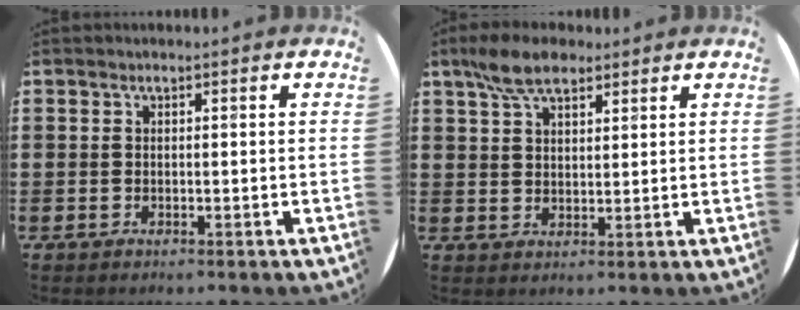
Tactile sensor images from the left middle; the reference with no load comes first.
{"total": 5.6, "force": [4.2, 2.5, 2.8], "torque": [-0.056, 0.003, 0.077]}